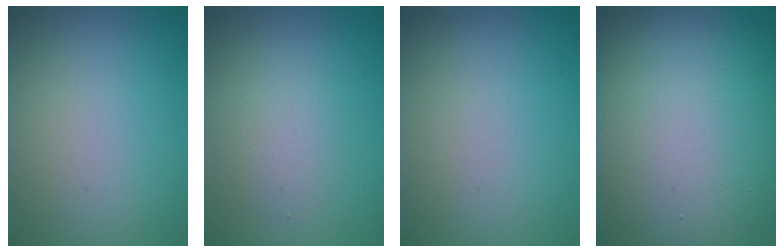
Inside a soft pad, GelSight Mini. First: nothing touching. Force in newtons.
{"total": 2.3, "press": 2.3, "slide": 0.1}
{"total": 0.0}
{"total": 22.3, "press": 22.3, "slide": 1.1}